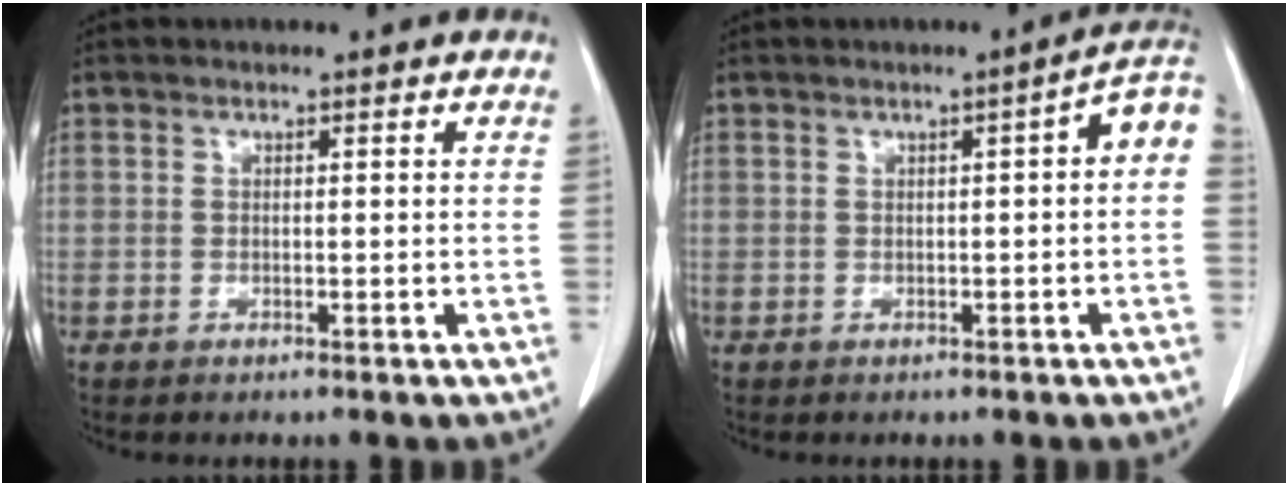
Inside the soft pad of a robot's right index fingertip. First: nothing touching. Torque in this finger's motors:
{"motor_torque": [0.50, -0.14, 0.13, 0.05]}